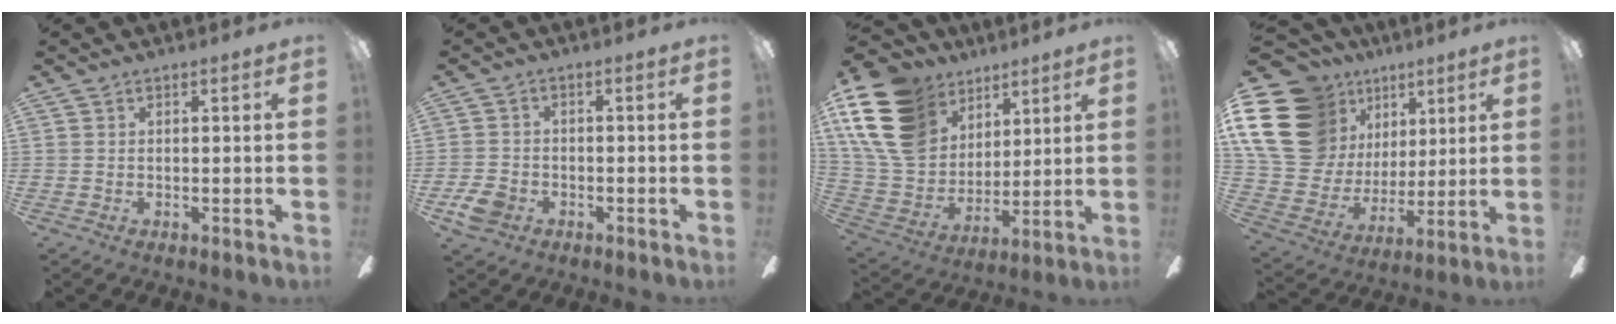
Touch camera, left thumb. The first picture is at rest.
{"total": 5.6, "force": [-2.7, 4.1, 2.6], "torque": [-0.064, 0.013, -0.052]}
{"total": 20.0, "force": [10.0, 14.4, 9.7], "torque": [-0.225, -0.038, 0.188]}
{"total": 23.4, "force": [8.6, 18.2, 12.0], "torque": [-0.240, -0.049, 0.181]}